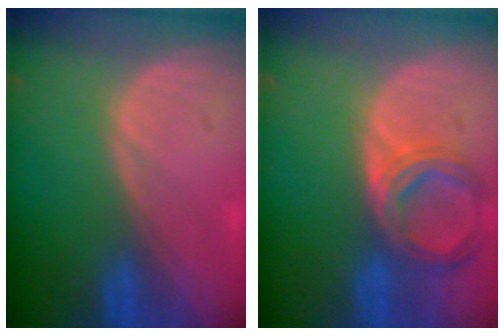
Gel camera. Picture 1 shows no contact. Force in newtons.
{"total": 6.9, "press": 6.3, "slide": 2.6}